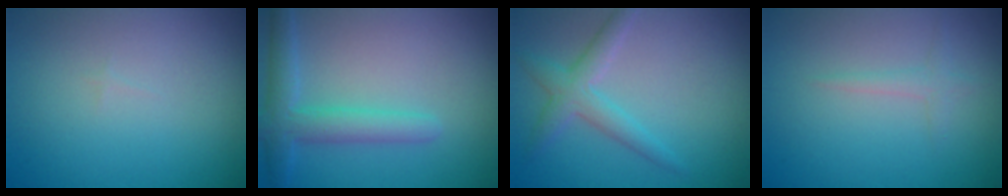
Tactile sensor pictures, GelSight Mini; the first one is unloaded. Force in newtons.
{"total": 3.6, "press": 3.6, "slide": 0.4}
{"total": 2.8, "press": 2.8, "slide": 0.1}
{"total": 1.3, "press": 1.3, "slide": 0.0}